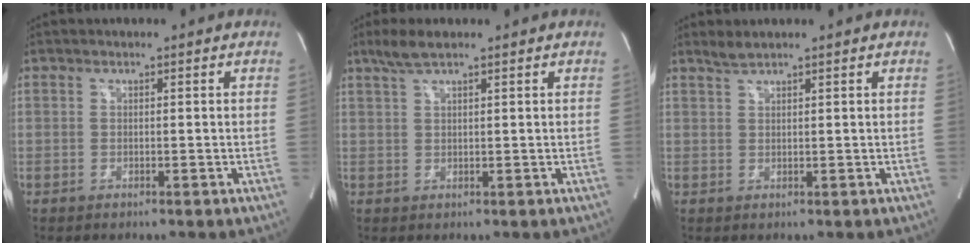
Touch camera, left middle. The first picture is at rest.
{"total": 3.3, "force": [2.5, 0.4, 2.2], "torque": [-0.055, 0.009, 0.053]}
{"total": 1.5, "force": [1.4, -0.2, 0.5], "torque": [-0.013, 0.004, 0.033]}